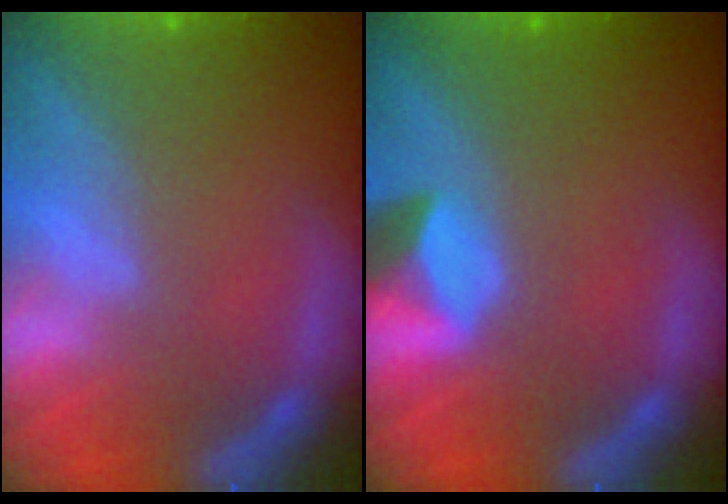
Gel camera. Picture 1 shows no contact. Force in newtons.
{"total": 3.4}